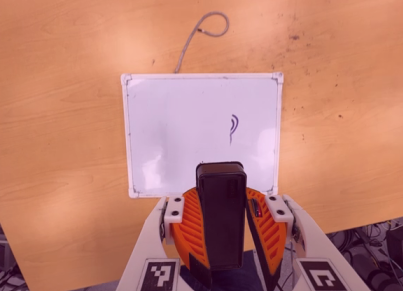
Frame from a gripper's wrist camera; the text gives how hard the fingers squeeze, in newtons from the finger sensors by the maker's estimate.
{"total": 8.8, "left": 8.6, "right": 9.1}